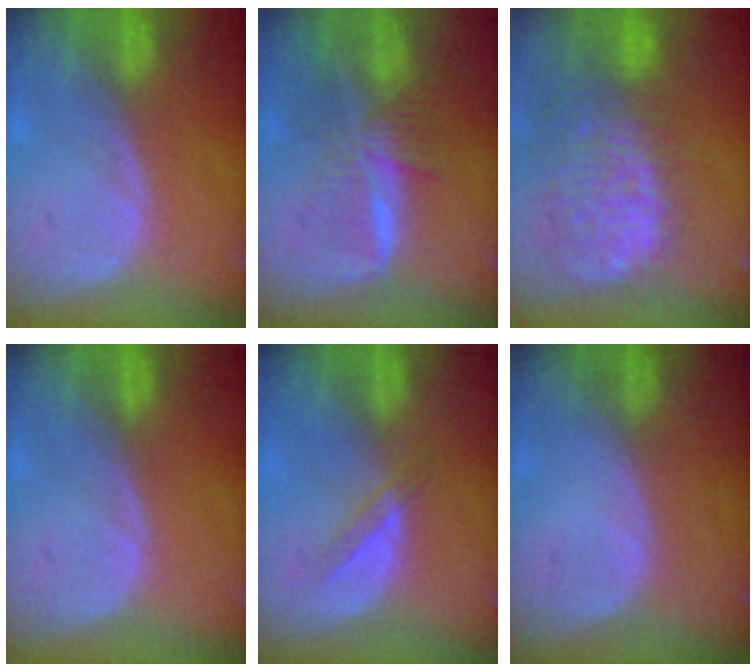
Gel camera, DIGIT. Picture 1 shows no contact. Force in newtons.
{"total": 8.0, "press": 6.7, "slide": 4.3}
{"total": 14.1, "press": 11.6, "slide": 8.1}
{"total": 0.0}
{"total": 2.4, "press": 2.2, "slide": 1.1}
{"total": 0.0}